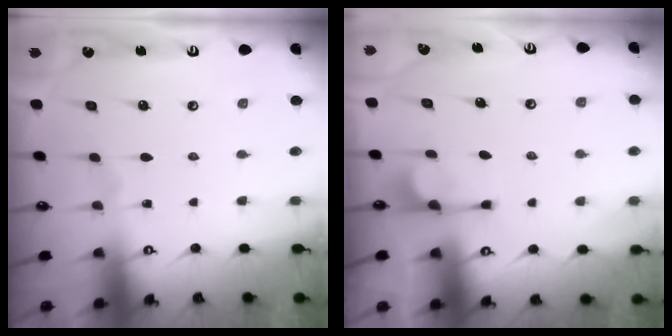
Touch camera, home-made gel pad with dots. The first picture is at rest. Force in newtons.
{"total": 1.3, "press": 1.1, "slide": 0.6}